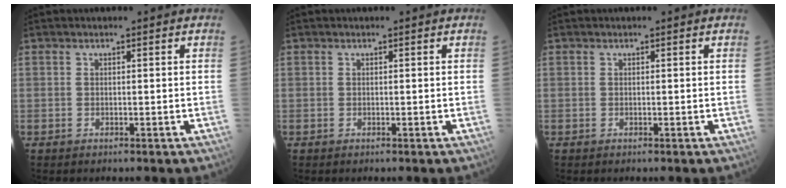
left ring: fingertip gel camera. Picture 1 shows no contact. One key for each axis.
{"total": 0.0}
{"total": 0.0}